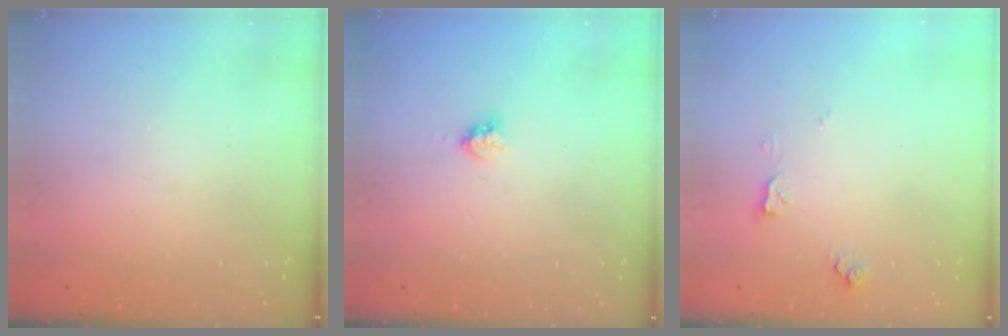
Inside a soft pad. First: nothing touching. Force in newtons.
{"total": 4.0, "press": 4.0, "slide": 0.4}
{"total": 5.7, "press": 5.6, "slide": 0.9}